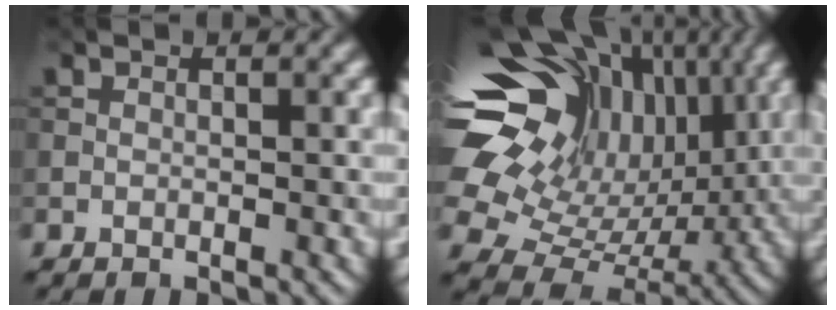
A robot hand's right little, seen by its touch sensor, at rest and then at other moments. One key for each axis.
{"total": 19.0, "fx": 5.8, "fy": 13.1, "fz": 12.5, "tx": -0.247, "ty": 0.032, "tz": 0.113}